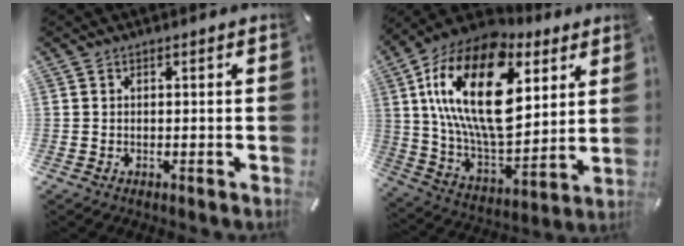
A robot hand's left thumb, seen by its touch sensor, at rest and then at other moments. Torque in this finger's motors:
{"motor_torque": [2.50, 2.50, 1.91, -0.86, 1.05]}